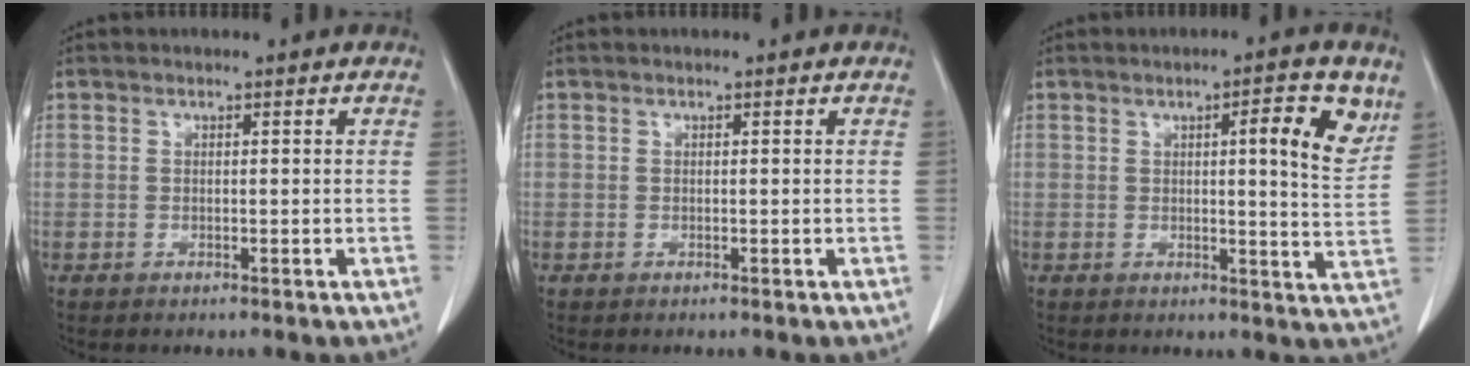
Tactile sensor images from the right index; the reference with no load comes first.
{"total": 0.0}
{"total": 8.2, "force": [3.6, 1.3, 7.3], "torque": [-0.093, -0.002, 0.044]}